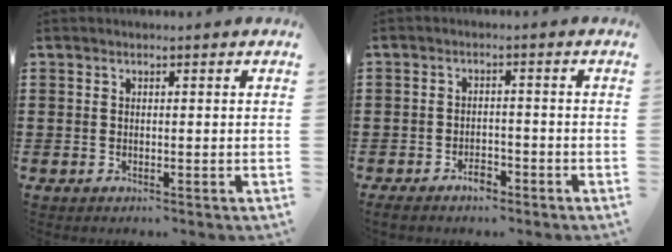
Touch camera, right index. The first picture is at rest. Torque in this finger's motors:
{"motor_torque": [-0.95, 0.04, -1.05, -0.21]}